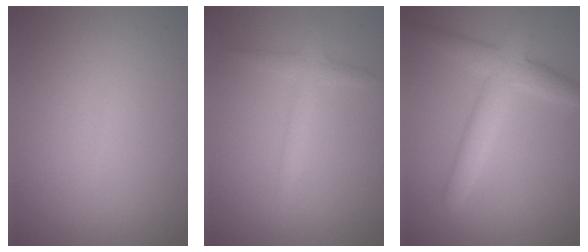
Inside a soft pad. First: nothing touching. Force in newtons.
{"total": 2.0, "press": 2.0, "slide": 0.1}
{"total": 4.3, "press": 4.3, "slide": 0.2}